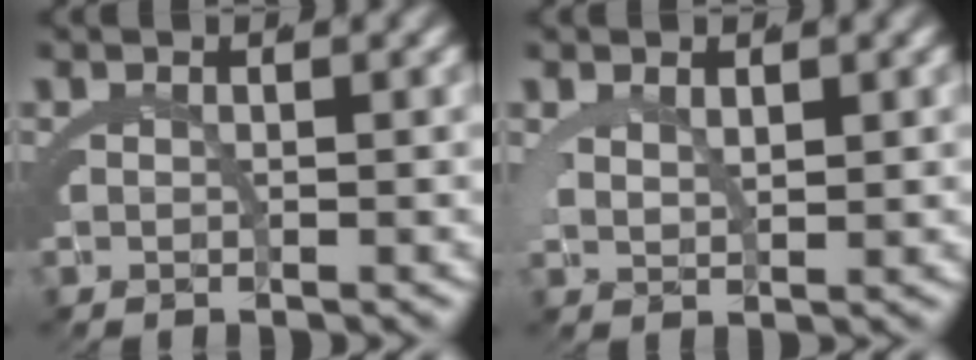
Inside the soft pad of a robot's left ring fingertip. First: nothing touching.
{"total": 1.6, "force": [1.2, 0.0, 1.0], "torque": [-0.027, -0.017, 0.036]}